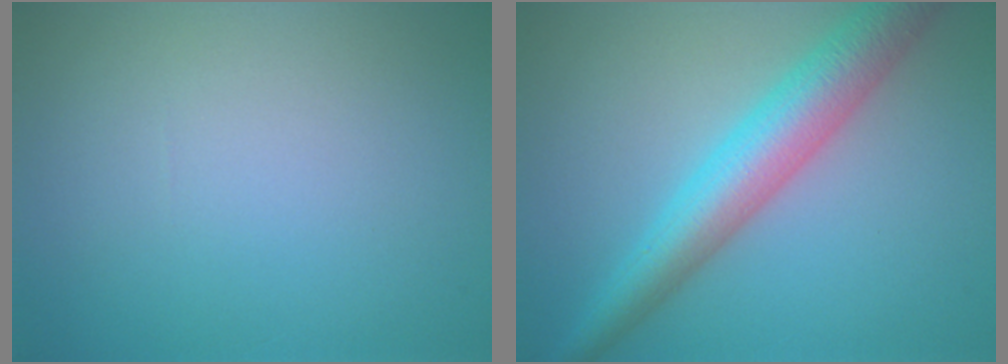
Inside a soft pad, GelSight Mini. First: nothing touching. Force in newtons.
{"total": 6.4, "press": 6.4, "slide": 0.1}